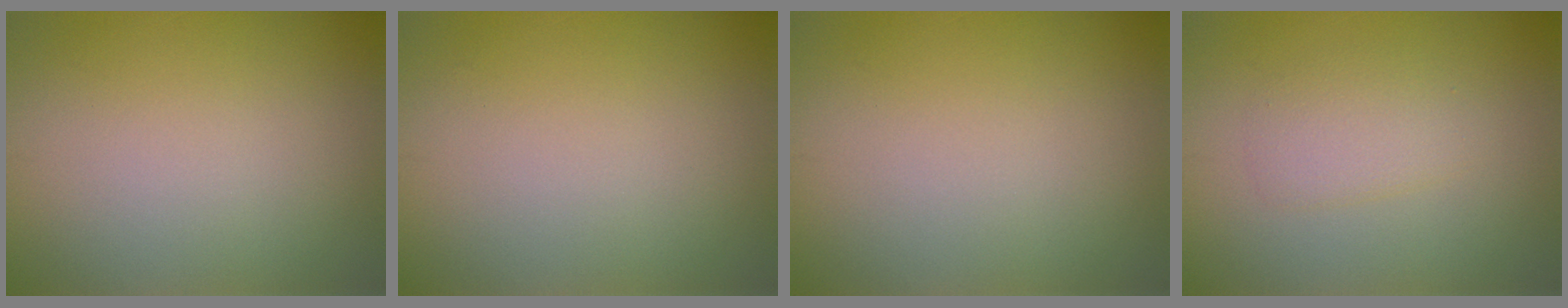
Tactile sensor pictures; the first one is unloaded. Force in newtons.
{"total": 0.0}
{"total": 0.0}
{"total": 1.9, "press": 1.9, "slide": 0.1}